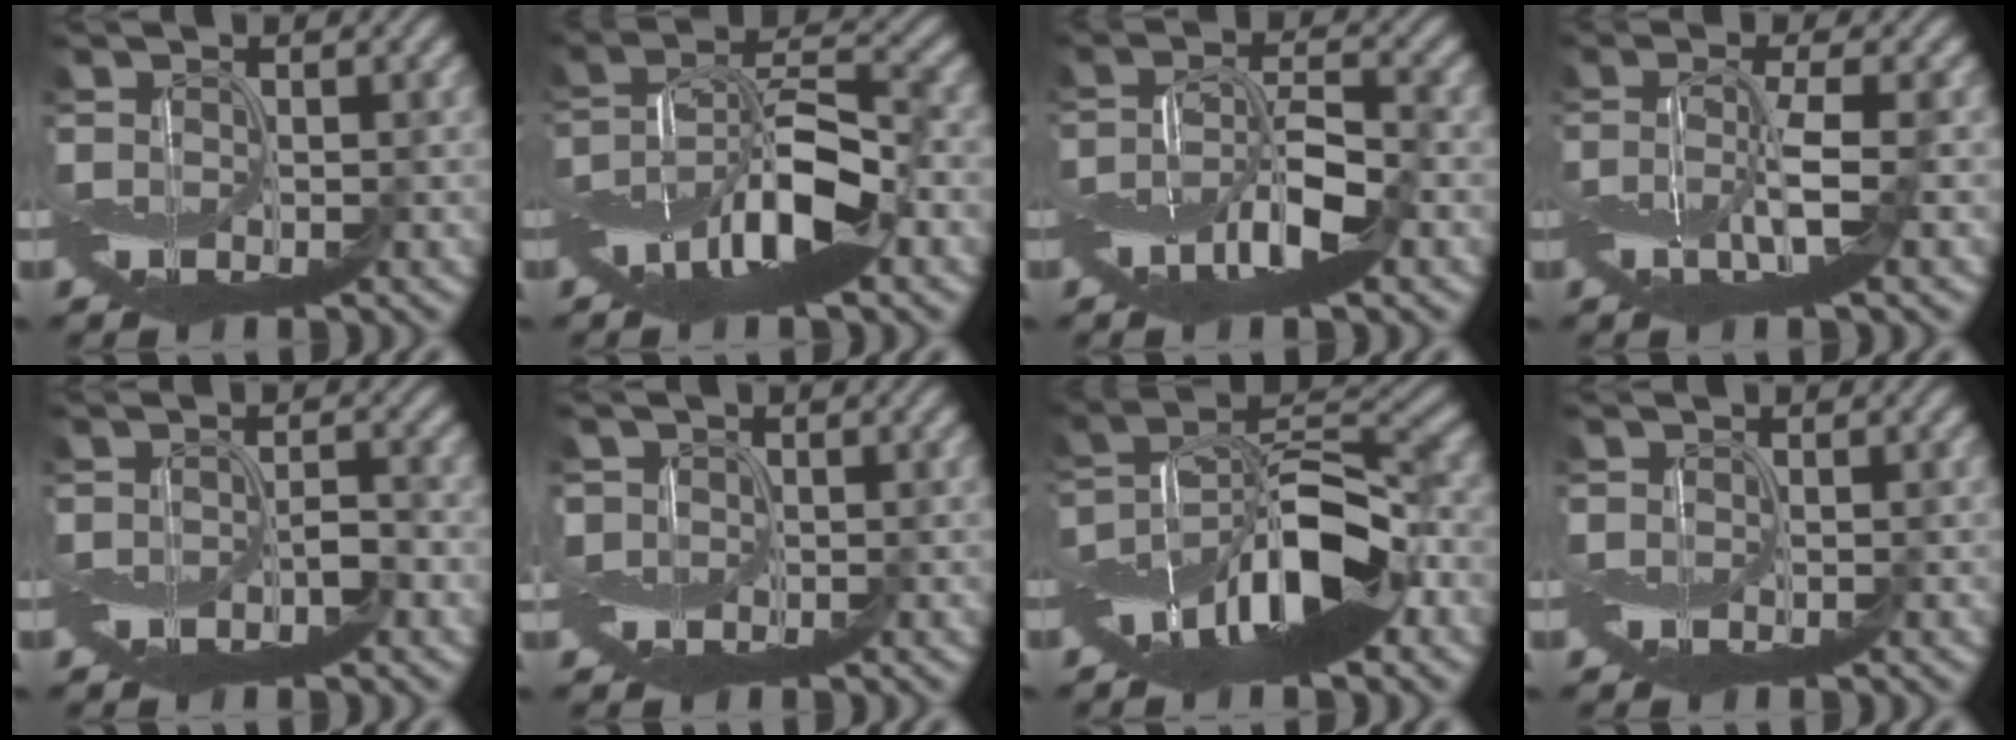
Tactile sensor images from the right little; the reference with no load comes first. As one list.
[{"total": 9.3, "force": [-4.4, 3.1, 7.6], "torque": [-0.137, 0.013, -0.088]}, {"total": 5.8, "force": [-3.0, 1.8, 4.6], "torque": [-0.091, 0.004, -0.059]}, {"total": 3.7, "force": [-0.9, 0.5, 3.5], "torque": [-0.079, -0.002, -0.017]}, {"total": 1.9, "force": [-1.2, 0.5, 1.4], "torque": [-0.025, 0.000, -0.021]}, {"total": 1.8, "force": [0.2, 1.8, 0.1], "torque": [-0.003, 0.004, -0.002]}, {"total": 11.8, "force": [-5.2, 4.2, 9.7], "torque": [-0.164, 0.016, -0.103]}, {"total": 0.0}]